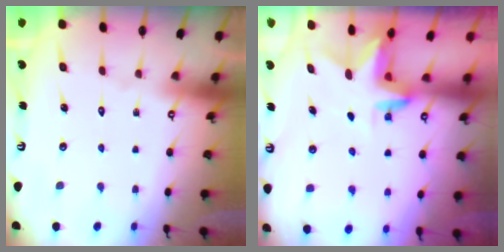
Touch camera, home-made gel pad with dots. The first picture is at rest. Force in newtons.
{"total": 3.0, "press": 3.0, "slide": 0.2}